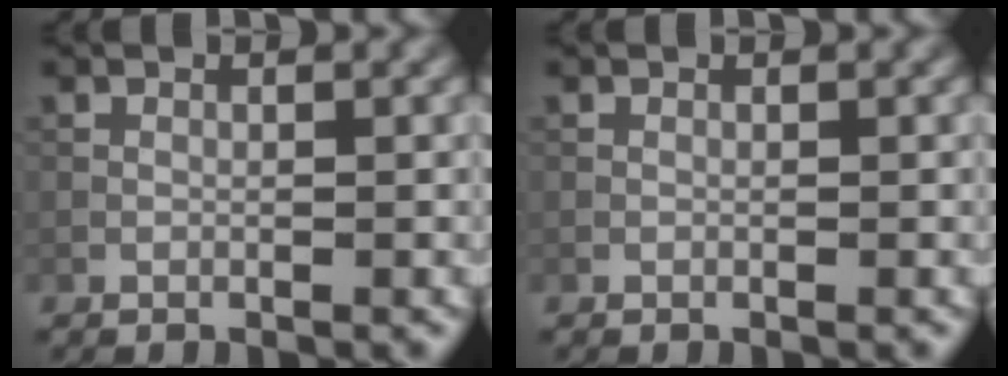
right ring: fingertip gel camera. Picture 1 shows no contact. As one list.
[{"total": 0.0}]